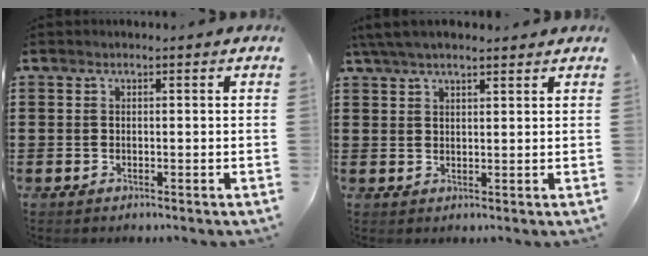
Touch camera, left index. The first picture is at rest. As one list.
[{"total": 3.9, "force": [3.1, 1.0, 2.3], "torque": [-0.052, 0.002, 0.058]}]